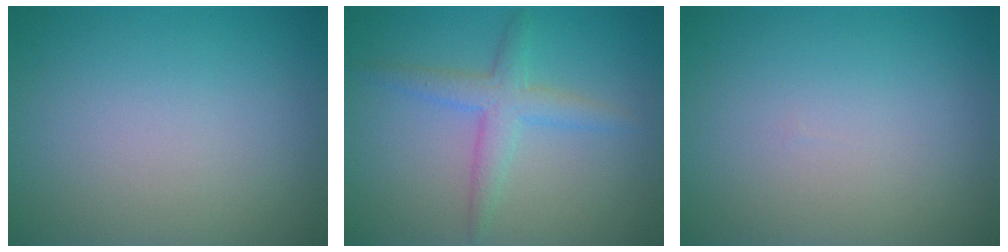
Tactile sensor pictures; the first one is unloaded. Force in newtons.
{"total": 2.9, "press": 2.9, "slide": 0.2}
{"total": 0.0}